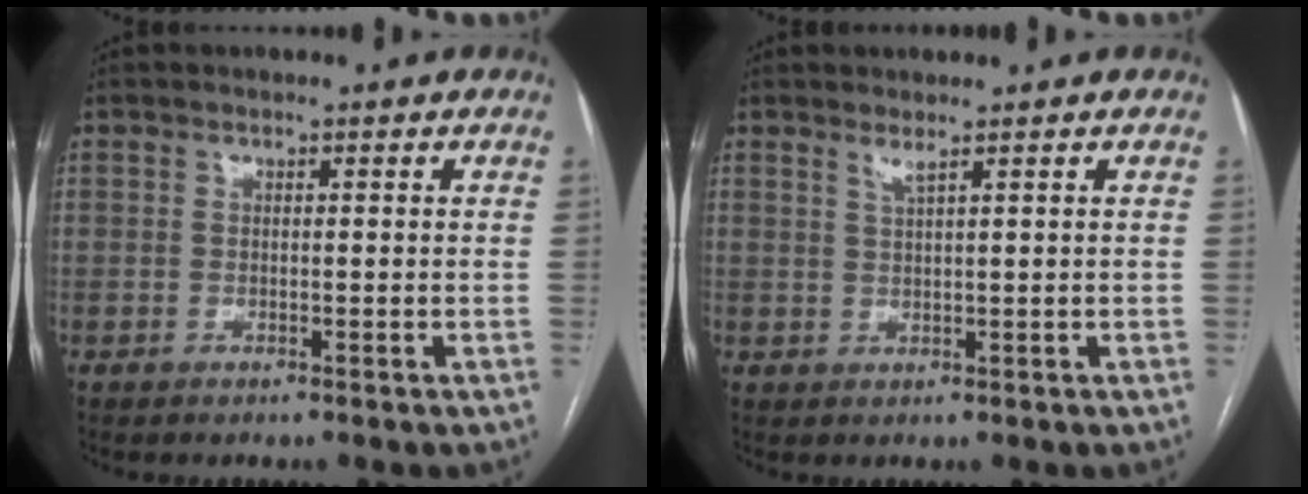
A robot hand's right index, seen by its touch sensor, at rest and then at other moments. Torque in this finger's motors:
{"motor_torque": [0.01, 0.15, 0.09, 0.02]}